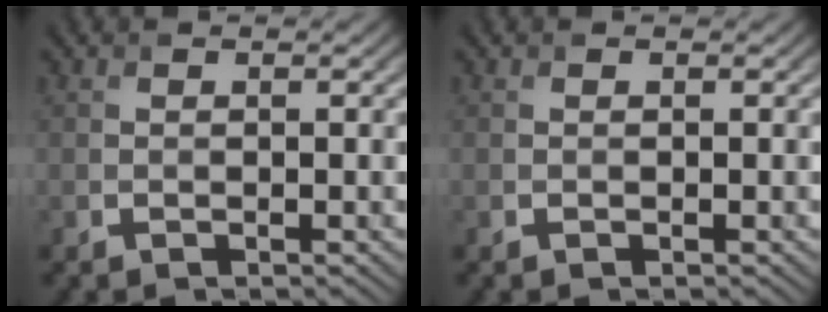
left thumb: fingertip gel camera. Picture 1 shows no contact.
{"total": 0.0}